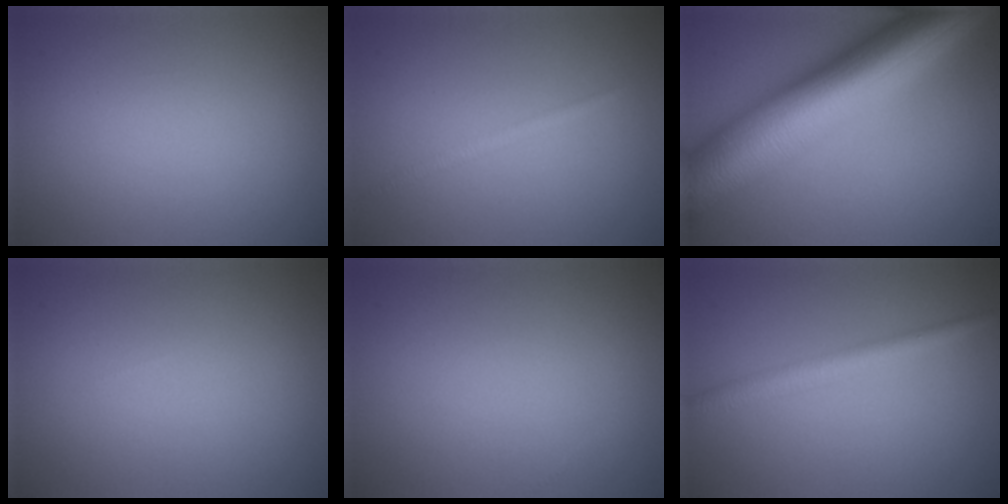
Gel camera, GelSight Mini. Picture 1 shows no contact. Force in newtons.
{"total": 1.0, "press": 1.0, "slide": 0.0}
{"total": 14.3, "press": 14.3, "slide": 0.3}
{"total": 0.0}
{"total": 0.0}
{"total": 2.6, "press": 2.6, "slide": 0.1}